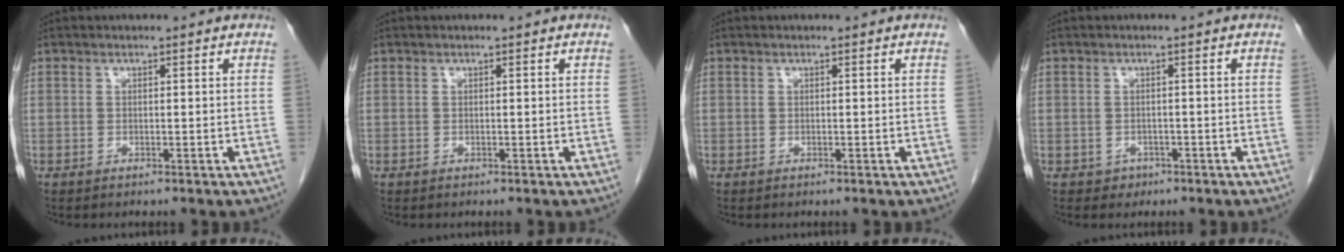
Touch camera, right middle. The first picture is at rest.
{"total": 0.0}
{"total": 0.0}
{"total": 1.5, "force": [-0.8, 1.3, 0.2], "torque": [0.000, 0.006, -0.008]}